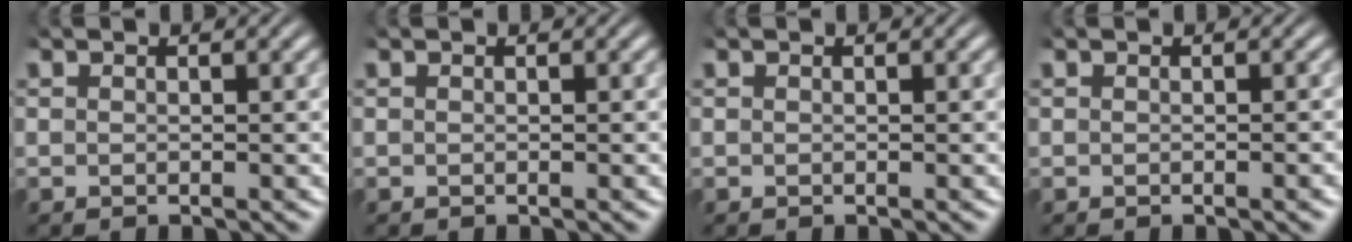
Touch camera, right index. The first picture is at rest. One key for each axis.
{"total": 0.0}
{"total": 0.0}
{"total": 0.0}